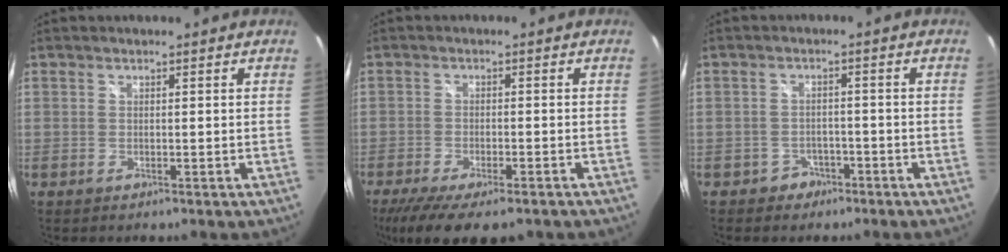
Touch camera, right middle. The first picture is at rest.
{"total": 12.0, "force": [-9.0, 3.2, 7.2], "torque": [-0.155, -0.045, -0.146]}
{"total": 3.6, "force": [-2.3, 2.8, 0.2], "torque": [-0.011, 0.013, -0.032]}